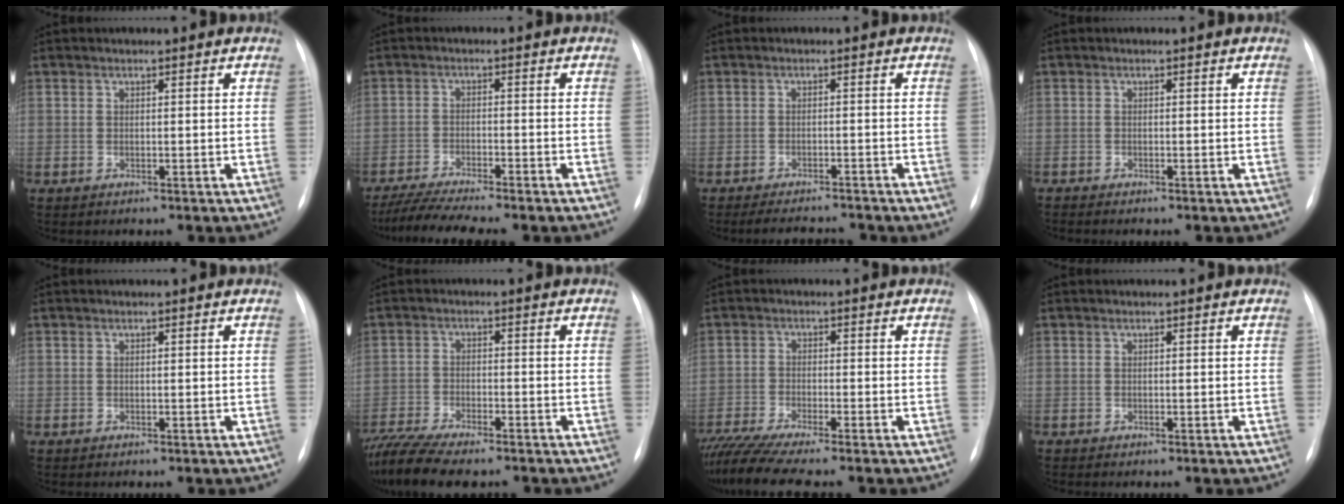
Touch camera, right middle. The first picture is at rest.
{"total": 8.9, "force": [-7.7, -0.1, 4.4], "torque": [-0.074, -0.018, -0.124]}
{"total": 5.6, "force": [-5.4, 0.1, 1.7], "torque": [-0.021, -0.006, -0.082]}
{"total": 0.5, "force": [-0.5, -0.2, 0.2], "torque": [0.000, -0.001, -0.008]}
{"total": 0.0}
{"total": 11.8, "force": [-10.1, 2.1, 5.6], "torque": [-0.101, -0.013, -0.162]}
{"total": 9.3, "force": [-8.0, -0.7, 4.6], "torque": [-0.079, -0.024, -0.135]}
{"total": 0.0}